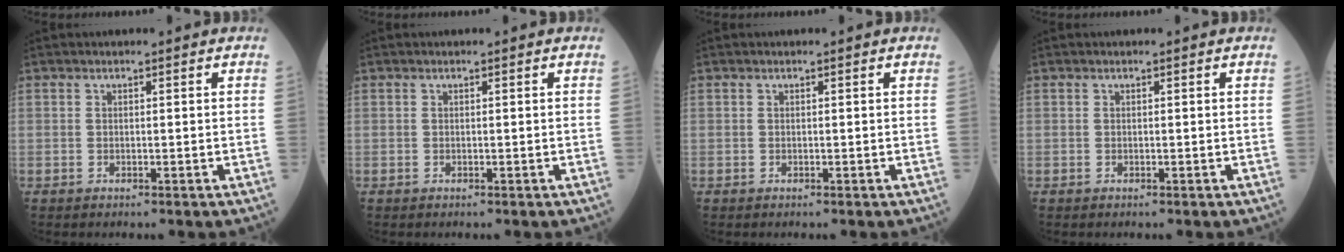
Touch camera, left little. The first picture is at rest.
{"total": 0.0}
{"total": 0.0}
{"total": 0.0}